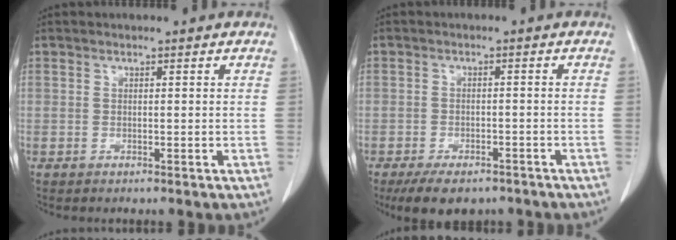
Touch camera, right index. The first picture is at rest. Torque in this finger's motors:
{"motor_torque": [-0.56, -0.41, -0.28, -0.14]}